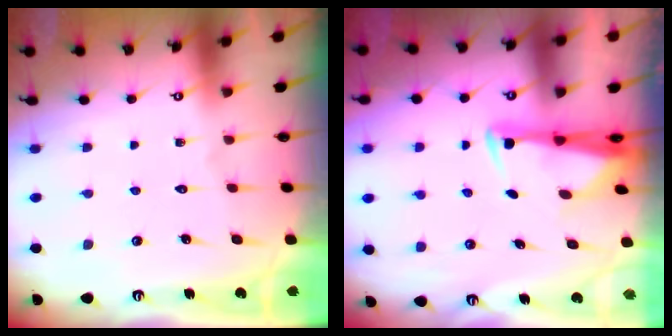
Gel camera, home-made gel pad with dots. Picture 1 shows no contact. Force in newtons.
{"total": 2.9, "press": 2.8, "slide": 0.9}